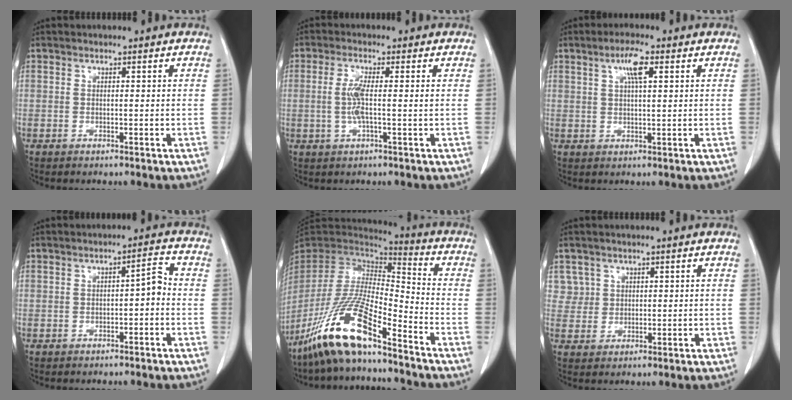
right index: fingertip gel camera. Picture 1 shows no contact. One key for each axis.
{"total": 3.8, "fx": -0.1, "fy": 0.3, "fz": 3.8, "tx": -0.083, "ty": -0.002, "tz": -0.004}
{"total": 4.3, "fx": 1.9, "fy": 0.6, "fz": 3.9, "tx": -0.074, "ty": 0.004, "tz": 0.033}
{"total": 3.0, "fx": -0.8, "fy": 0.9, "fz": 2.7, "tx": -0.038, "ty": 0.013, "tz": -0.010}
{"total": 15.7, "fx": -10.9, "fy": 2.3, "fz": 11.0, "tx": -0.214, "ty": -0.019, "tz": -0.208}
{"total": 3.0, "fx": 1.5, "fy": 2.6, "fz": -0.4, "tx": 0.021, "ty": 0.008, "tz": 0.025}